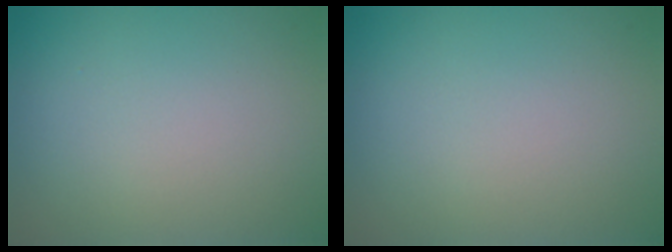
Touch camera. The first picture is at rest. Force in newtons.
{"total": 0.0}